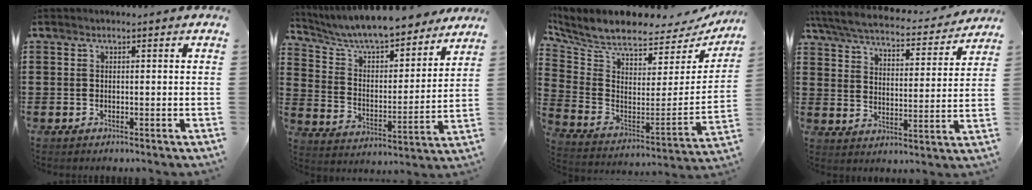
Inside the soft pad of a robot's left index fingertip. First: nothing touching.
{"total": 7.4, "force": [7.1, 0.6, 2.0], "torque": [-0.073, -0.056, 0.121]}
{"total": 7.5, "force": [6.5, 1.7, 3.2], "torque": [-0.098, -0.062, 0.112]}
{"total": 5.5, "force": [5.1, 0.4, 2.0], "torque": [-0.064, -0.033, 0.084]}